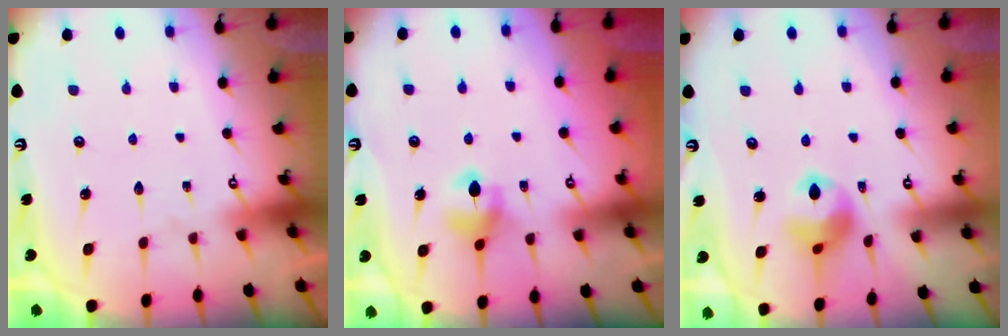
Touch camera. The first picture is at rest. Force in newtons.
{"total": 6.0, "press": 6.0, "slide": 0.9}
{"total": 9.9, "press": 9.8, "slide": 1.2}